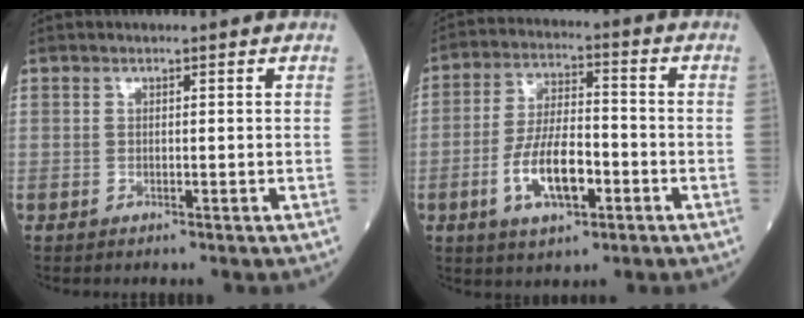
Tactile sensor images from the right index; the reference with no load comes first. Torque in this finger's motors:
{"motor_torque": [0.39, -0.21, 0.64, 0.13]}